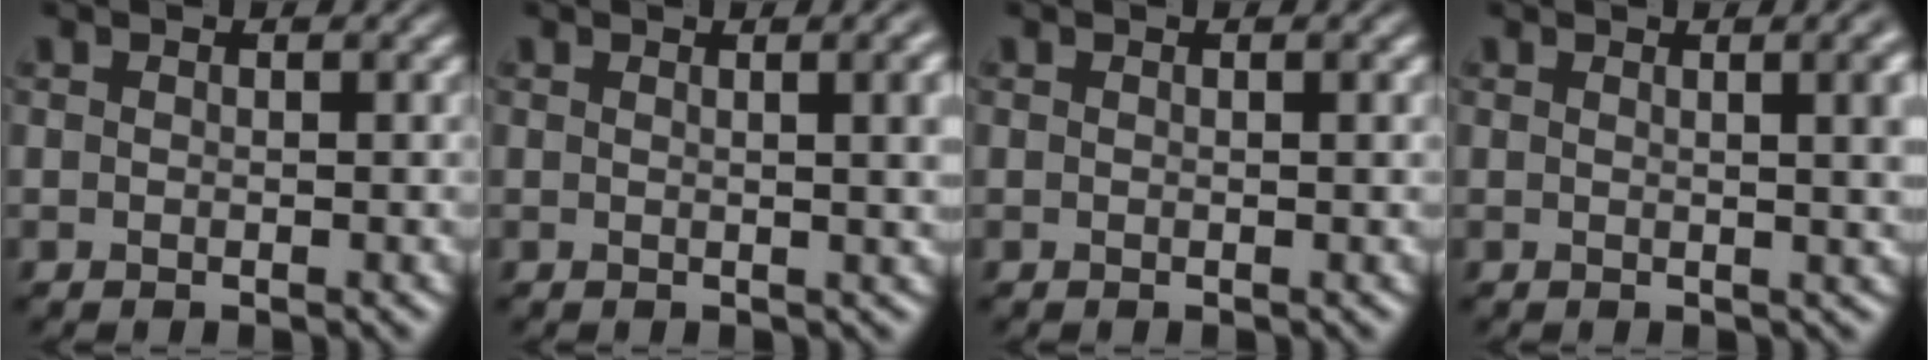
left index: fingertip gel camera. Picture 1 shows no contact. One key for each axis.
{"total": 6.0, "fx": 1.7, "fy": 2.4, "fz": 5.2, "tx": -0.025, "ty": 0.019, "tz": 0.013}
{"total": 1.0, "fx": 0.3, "fy": 0.3, "fz": 0.9, "tx": -0.012, "ty": 0.002, "tz": 0.000}
{"total": 7.0, "fx": 2.1, "fy": 2.9, "fz": 6.0, "tx": -0.024, "ty": 0.025, "tz": 0.015}